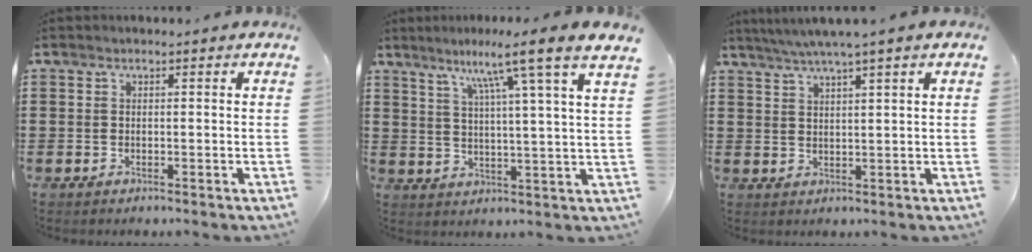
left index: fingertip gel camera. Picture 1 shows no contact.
{"total": 9.0, "force": [6.4, -1.5, 6.2], "torque": [-0.119, -0.037, 0.092]}
{"total": 3.6, "force": [2.7, -0.6, 2.2], "torque": [-0.048, -0.008, 0.048]}